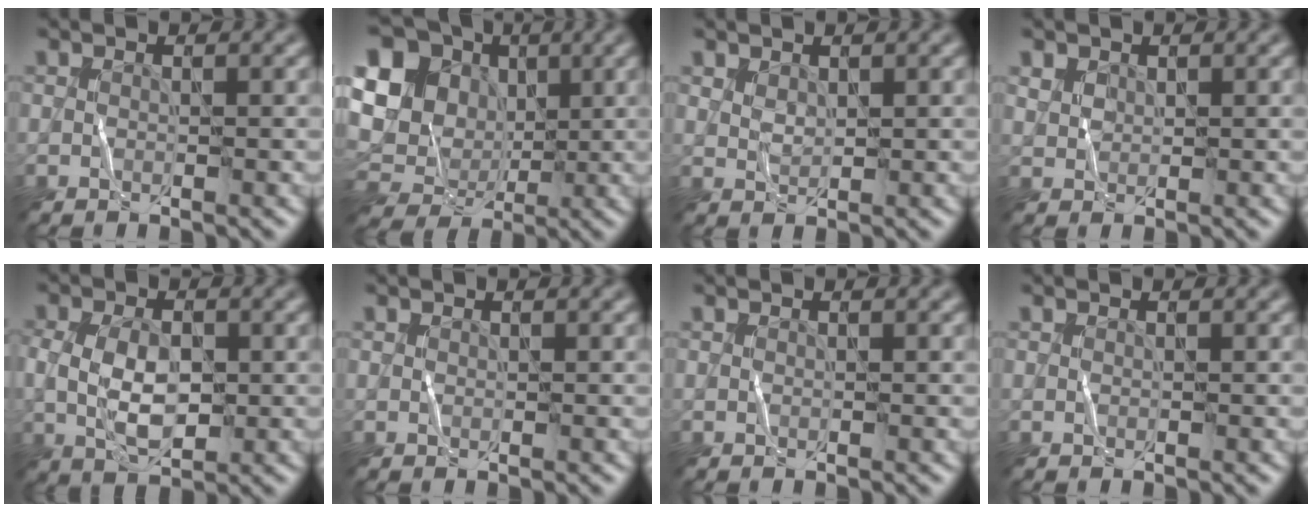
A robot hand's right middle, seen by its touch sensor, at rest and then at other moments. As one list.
[{"total": 13.7, "force": [3.5, 11.8, 6.0], "torque": [-0.172, 0.020, 0.053]}, {"total": 0.9, "force": [0.8, 0.4, 0.1], "torque": [-0.005, 0.000, 0.018]}, {"total": 1.0, "force": [0.8, 0.6, -0.2], "torque": [0.000, 0.003, 0.015]}, {"total": 4.7, "force": [-0.1, 2.9, 3.7], "torque": [-0.084, -0.001, -0.001]}, {"total": 0.0}, {"total": 0.0}, {"total": 0.0}]